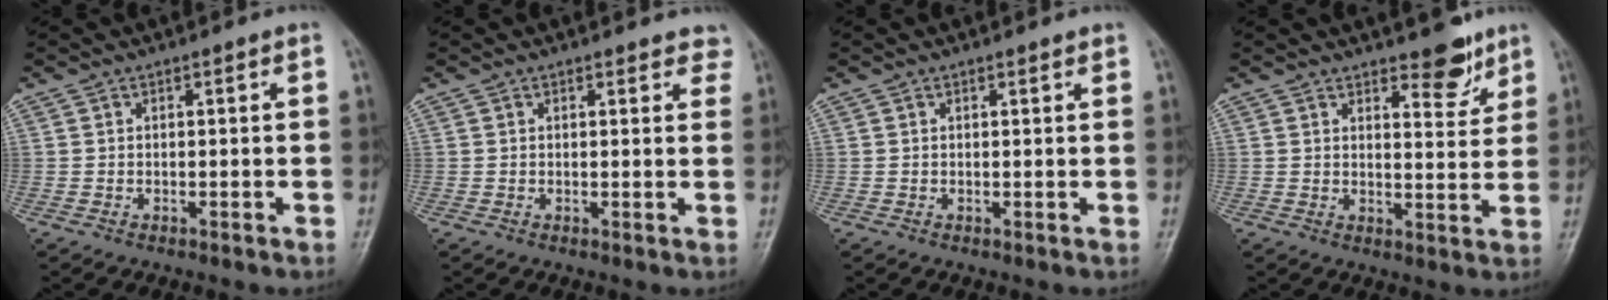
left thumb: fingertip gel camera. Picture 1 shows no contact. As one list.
[{"total": 3.4, "force": [2.9, 1.5, 1.0], "torque": [0.020, -0.010, 0.019]}, {"total": 0.8, "force": [0.6, 0.2, 0.4], "torque": [-0.006, -0.003, 0.008]}, {"total": 6.4, "force": [4.7, 2.5, 3.6], "torque": [-0.022, -0.034, 0.064]}]